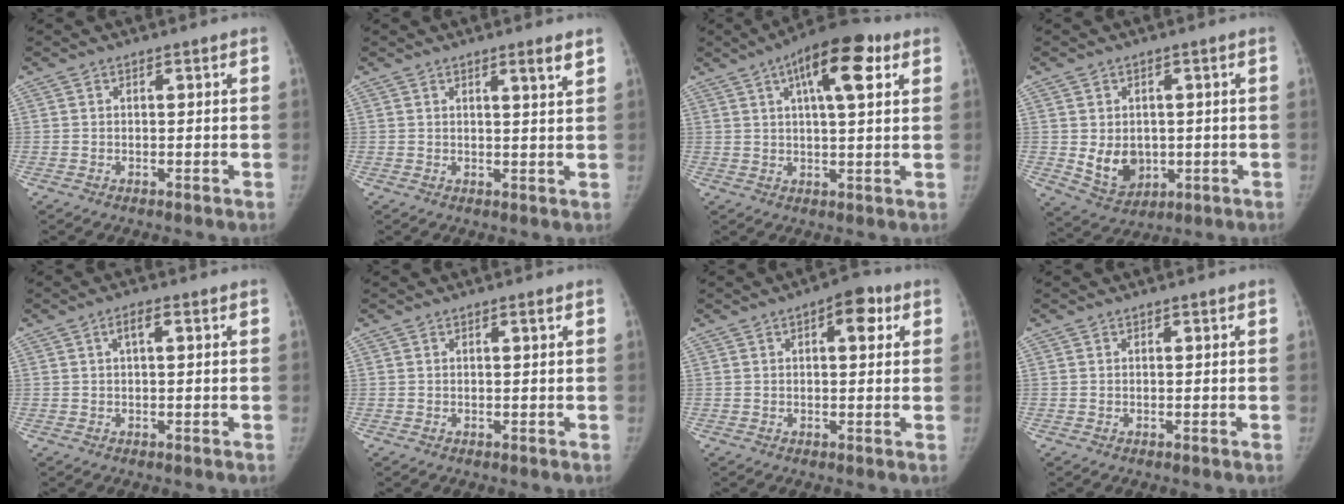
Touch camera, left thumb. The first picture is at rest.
{"total": 3.1, "force": [2.0, -0.1, 2.3], "torque": [-0.034, -0.017, 0.030]}
{"total": 13.3, "force": [5.7, 4.4, 11.1], "torque": [-0.151, 0.002, 0.080]}
{"total": 7.8, "force": [-0.5, 6.3, 4.7], "torque": [-0.049, -0.010, 0.013]}
{"total": 2.2, "force": [0.6, 0.7, 2.0], "torque": [-0.039, 0.008, 0.010]}
{"total": 0.6, "force": [0.2, -0.1, 0.5], "torque": [-0.011, 0.000, 0.004]}
{"total": 5.6, "force": [2.1, 2.6, 4.5], "torque": [-0.043, 0.002, 0.021]}
{"total": 0.0}